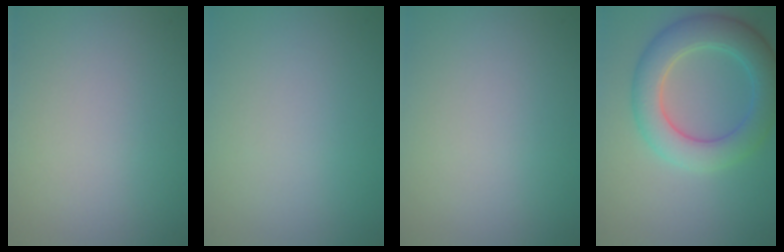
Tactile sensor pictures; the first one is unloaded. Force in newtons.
{"total": 0.0}
{"total": 0.0}
{"total": 6.2, "press": 6.2, "slide": 0.2}